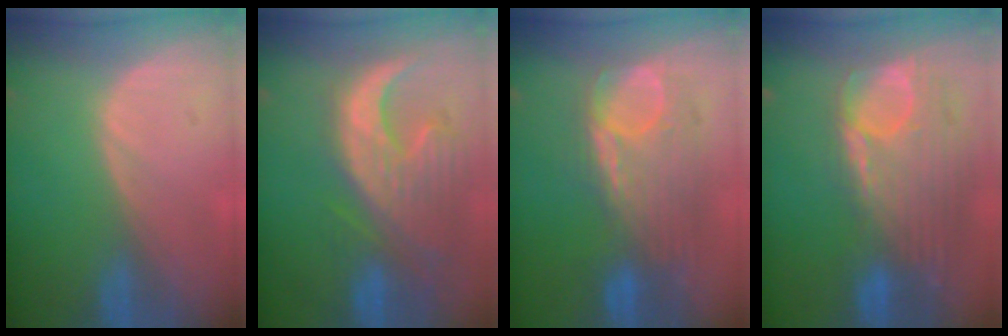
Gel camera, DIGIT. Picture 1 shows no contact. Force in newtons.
{"total": 13.0, "press": 11.2, "slide": 6.6}
{"total": 9.1, "press": 9.0, "slide": 1.4}
{"total": 12.7, "press": 10.7, "slide": 6.9}